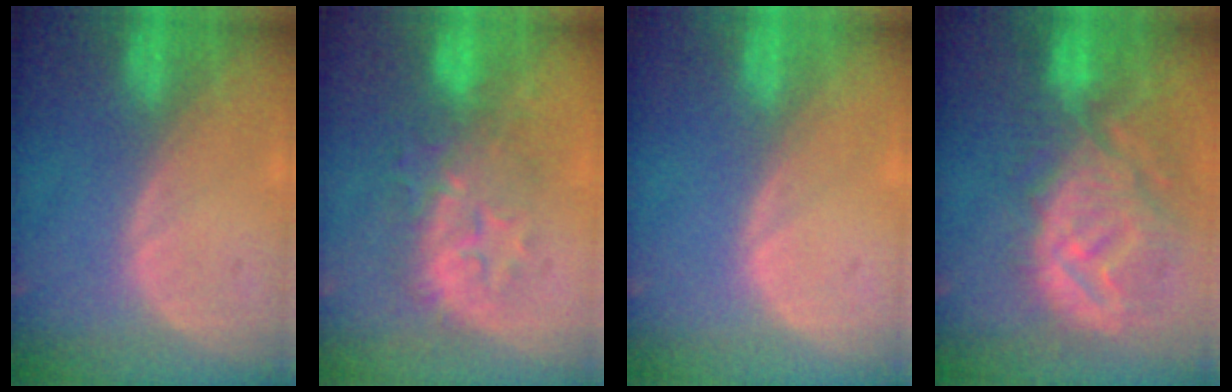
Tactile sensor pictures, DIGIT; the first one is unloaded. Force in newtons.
{"total": 8.3, "press": 8.2, "slide": 1.2}
{"total": 0.0}
{"total": 12.3, "press": 11.0, "slide": 5.3}